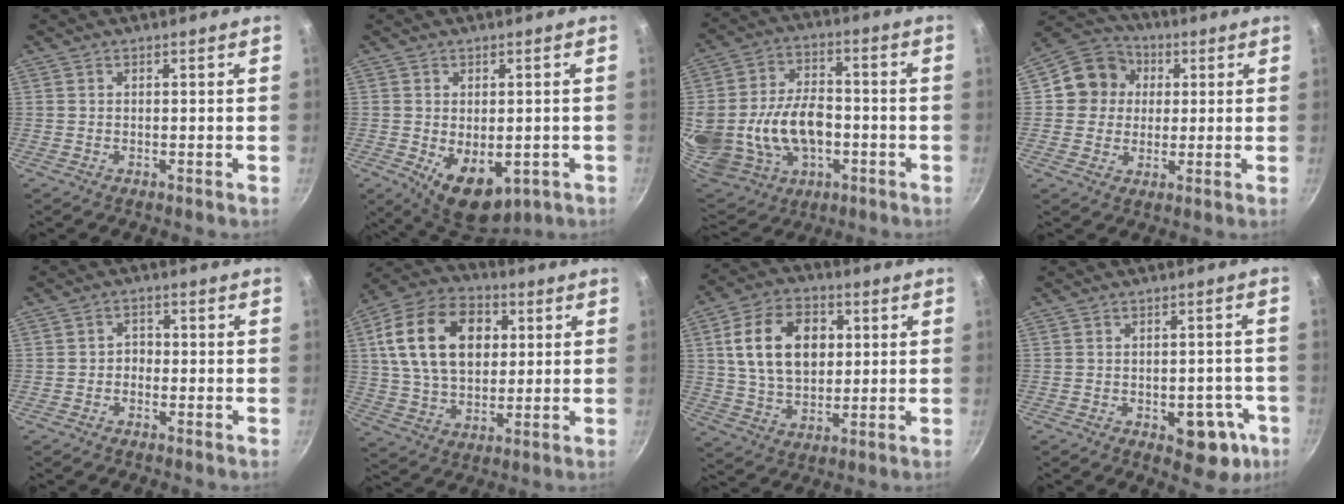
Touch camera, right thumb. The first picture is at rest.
{"total": 10.4, "force": [-2.6, 6.4, 7.7], "torque": [-0.091, -0.012, -0.018]}
{"total": 23.2, "force": [-3.2, 16.5, 16.0], "torque": [-0.332, 0.029, -0.034]}
{"total": 10.1, "force": [1.8, 9.3, 3.6], "torque": [-0.026, 0.014, 0.015]}
{"total": 2.3, "force": [-0.7, 1.9, 1.0], "torque": [0.000, 0.012, -0.015]}
{"total": 20.2, "force": [4.7, 13.8, 14.0], "torque": [-0.226, 0.009, 0.075]}
{"total": 16.0, "force": [3.3, 11.0, 11.1], "torque": [-0.170, 0.003, 0.056]}
{"total": 9.7, "force": [-3.7, 5.6, 7.1], "torque": [-0.041, 0.017, -0.042]}